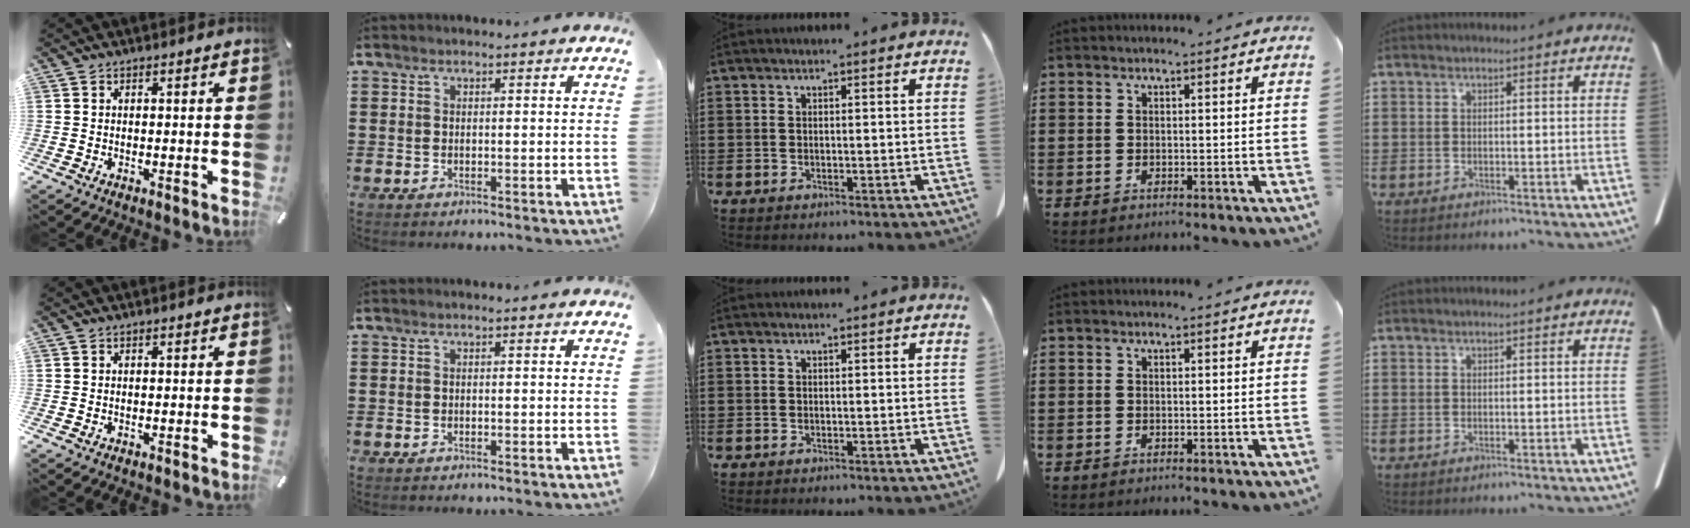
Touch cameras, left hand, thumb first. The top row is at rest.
{}